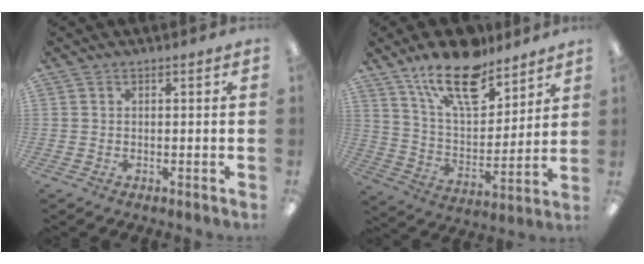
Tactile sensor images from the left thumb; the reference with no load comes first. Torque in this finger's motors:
{"motor_torque": [0.24, 0.25, 1.21, -1.56, 0.31]}